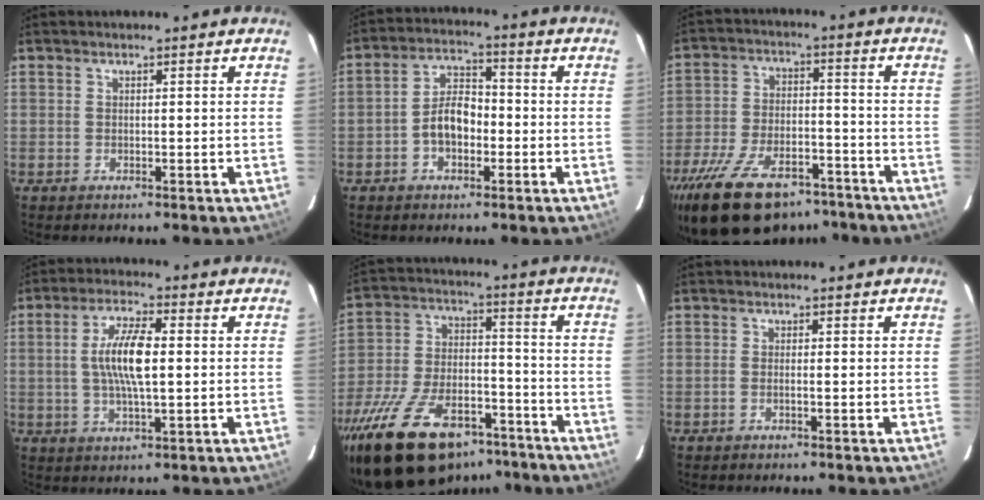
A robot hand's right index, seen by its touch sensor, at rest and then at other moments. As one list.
[{"total": 6.6, "force": [-2.0, 3.9, 4.9], "torque": [-0.091, 0.018, -0.031]}, {"total": 20.5, "force": [-15.1, 9.5, 10.3], "torque": [-0.218, -0.011, -0.229]}, {"total": 8.9, "force": [0.6, 2.3, 8.6], "torque": [-0.166, 0.005, 0.011]}, {"total": 24.7, "force": [-17.4, 11.5, 13.2], "torque": [-0.263, -0.009, -0.261]}, {"total": 0.7, "force": [-0.3, -0.2, 0.6], "torque": [-0.009, 0.002, -0.009]}]